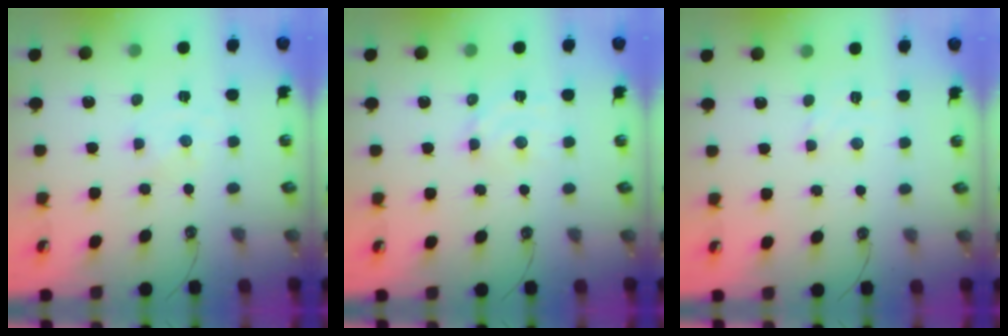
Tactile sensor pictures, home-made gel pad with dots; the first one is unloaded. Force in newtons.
{"total": 4.3, "press": 4.3, "slide": 0.7}
{"total": 2.8, "press": 2.7, "slide": 0.5}